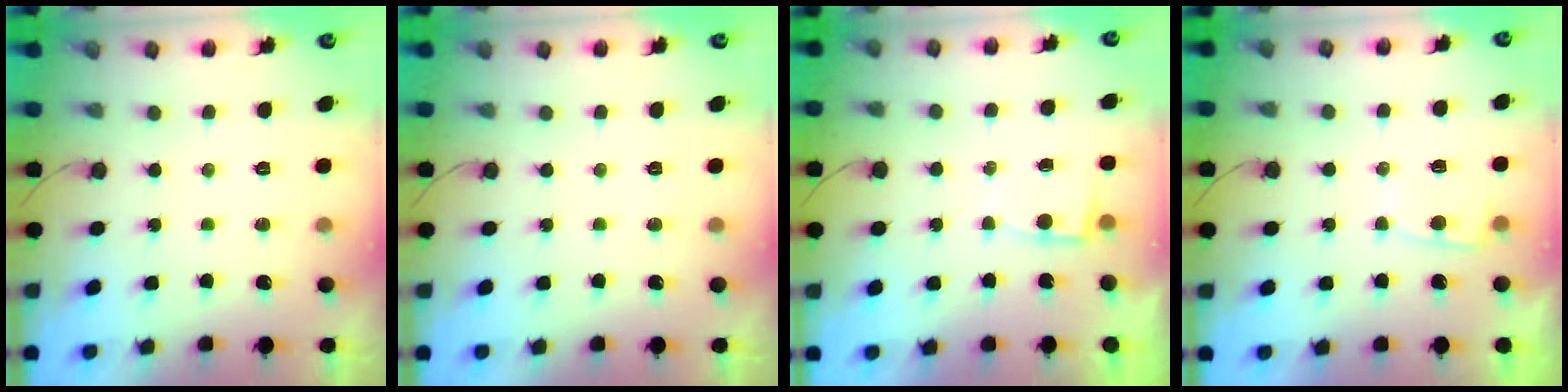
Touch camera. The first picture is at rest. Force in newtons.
{"total": 0.0}
{"total": 2.8, "press": 2.8, "slide": 0.3}
{"total": 3.5, "press": 3.5, "slide": 0.5}